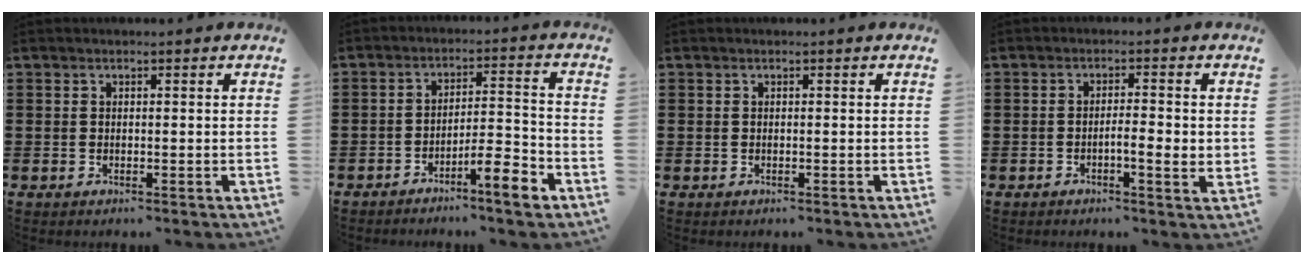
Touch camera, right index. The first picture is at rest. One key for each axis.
{"total": 6.9, "fx": -4.9, "fy": 1.1, "fz": 4.7, "tx": -0.075, "ty": 0.005, "tz": -0.088}
{"total": 0.0}
{"total": 3.7, "fx": -0.8, "fy": 0.6, "fz": 3.6, "tx": -0.062, "ty": 0.000, "tz": -0.015}